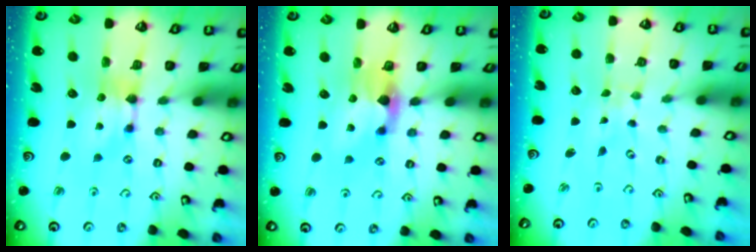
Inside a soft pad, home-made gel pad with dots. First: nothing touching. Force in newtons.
{"total": 2.2, "press": 1.9, "slide": 1.2}
{"total": 6.8, "press": 6.8, "slide": 0.4}